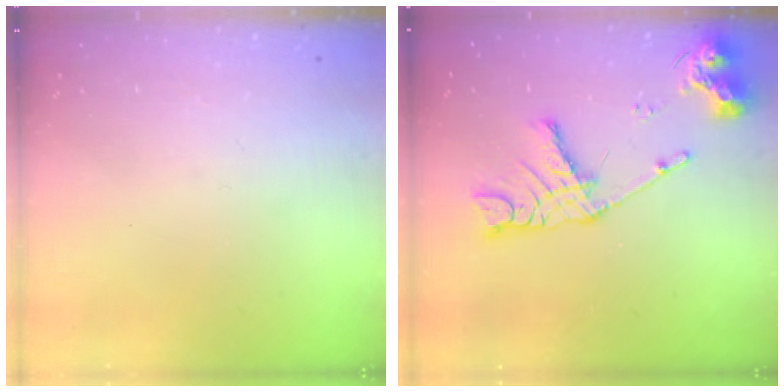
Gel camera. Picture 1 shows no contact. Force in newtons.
{"total": 14.2, "press": 14.2, "slide": 1.3}